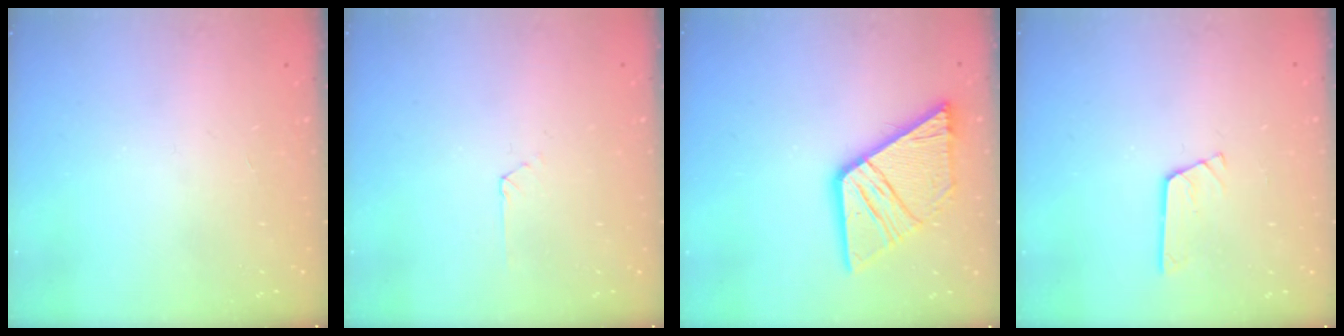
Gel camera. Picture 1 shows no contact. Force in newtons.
{"total": 1.5, "press": 1.4, "slide": 0.2}
{"total": 17.2, "press": 17.1, "slide": 1.9}
{"total": 2.6, "press": 2.6, "slide": 0.3}